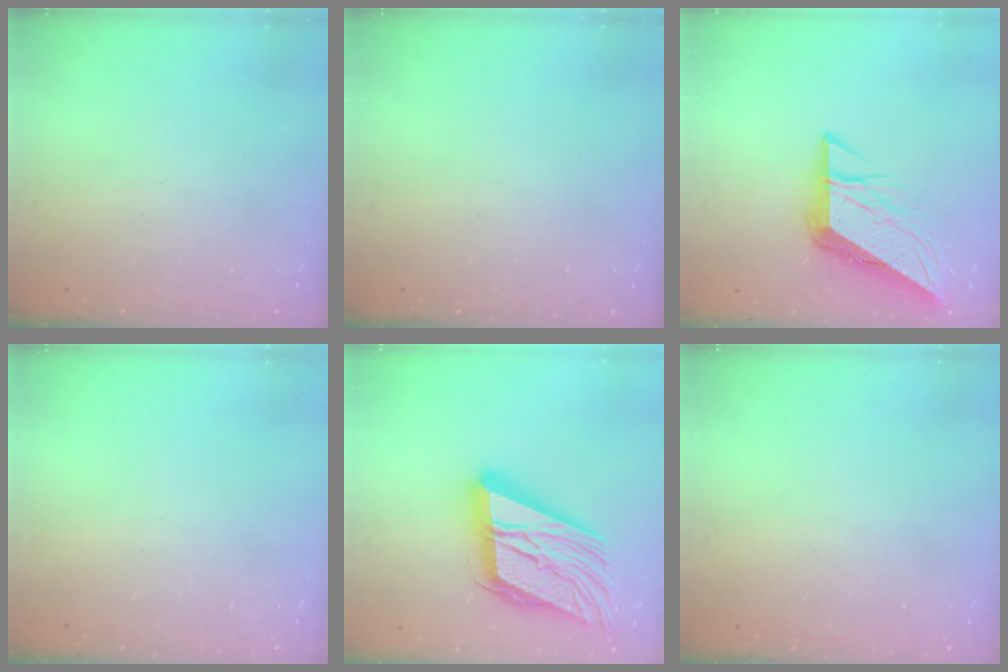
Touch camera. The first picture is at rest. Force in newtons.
{"total": 0.0}
{"total": 9.3, "press": 9.2, "slide": 1.2}
{"total": 0.0}
{"total": 27.8, "press": 27.3, "slide": 5.1}
{"total": 1.6, "press": 1.6, "slide": 0.0}